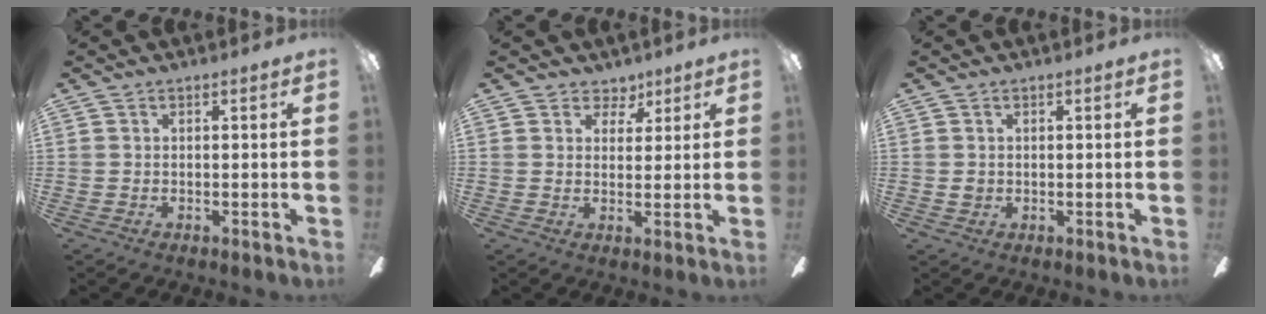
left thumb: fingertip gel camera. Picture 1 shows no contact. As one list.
[{"total": 5.0, "force": [3.4, 3.6, 0.8], "torque": [0.000, -0.017, 0.058]}, {"total": 1.2, "force": [0.4, 1.1, 0.3], "torque": [-0.008, 0.006, 0.006]}]